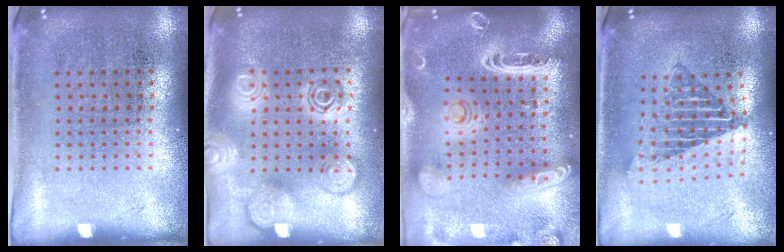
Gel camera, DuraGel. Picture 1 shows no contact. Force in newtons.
{"total": 2.8, "press": 2.8, "slide": 0.4}
{"total": 3.2, "press": 2.7, "slide": 1.8}
{"total": 1.6, "press": 1.4, "slide": 0.9}